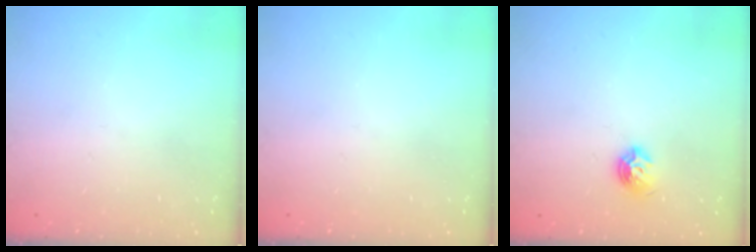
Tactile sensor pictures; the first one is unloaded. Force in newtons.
{"total": 0.0}
{"total": 7.0, "press": 6.9, "slide": 0.7}